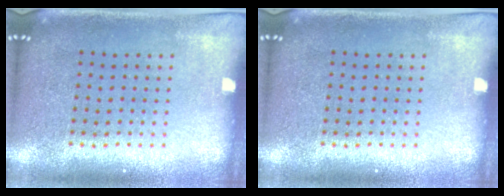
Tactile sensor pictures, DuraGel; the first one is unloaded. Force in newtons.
{"total": 0.0}